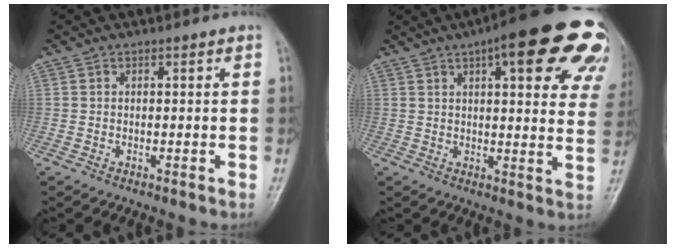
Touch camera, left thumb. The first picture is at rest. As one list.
[{"total": 24.1, "force": [12.6, 7.2, 19.3], "torque": [-0.206, -0.008, 0.144]}]